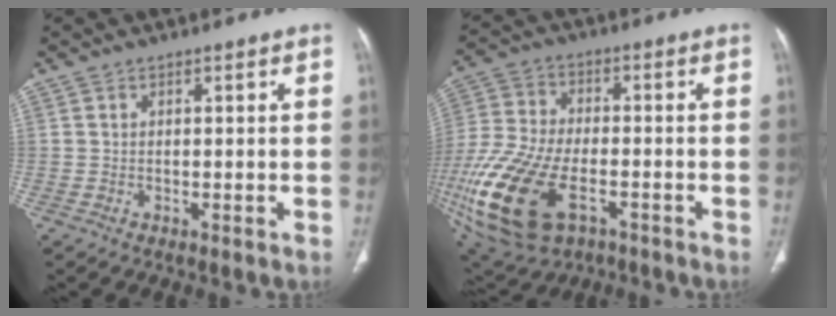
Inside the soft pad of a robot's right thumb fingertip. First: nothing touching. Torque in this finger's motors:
{"motor_torque": [1.92, -1.12, 2.04, -0.73, 0.68]}